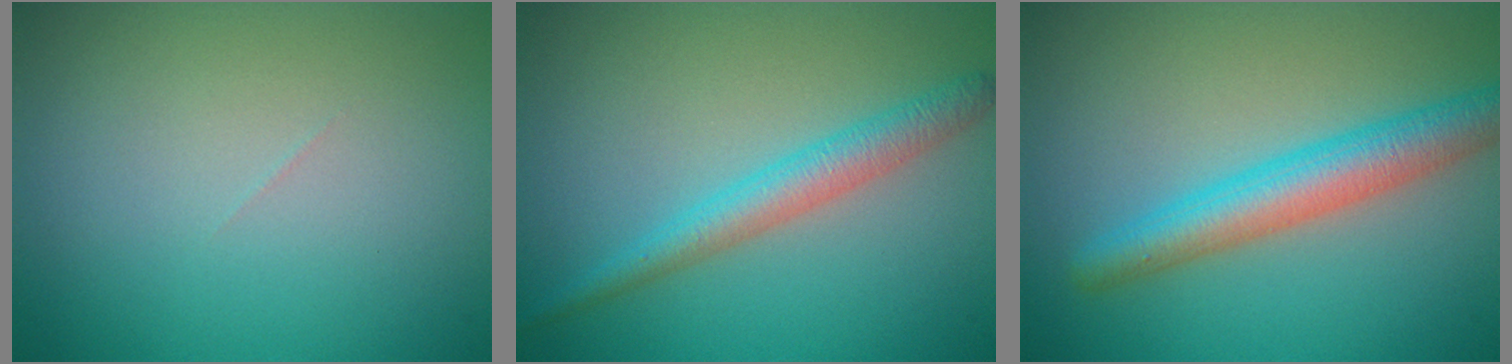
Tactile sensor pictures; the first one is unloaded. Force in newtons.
{"total": 2.9, "press": 2.9, "slide": 0.0}
{"total": 4.6, "press": 4.6, "slide": 0.1}